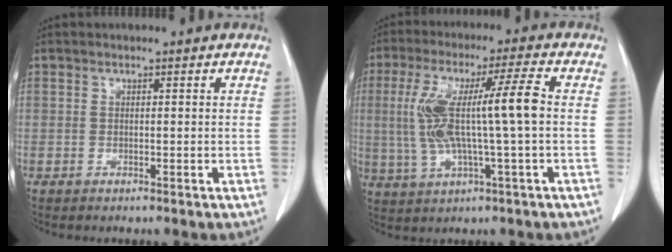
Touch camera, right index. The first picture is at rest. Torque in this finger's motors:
{"motor_torque": [1.30, 0.08, 0.66, 0.21]}